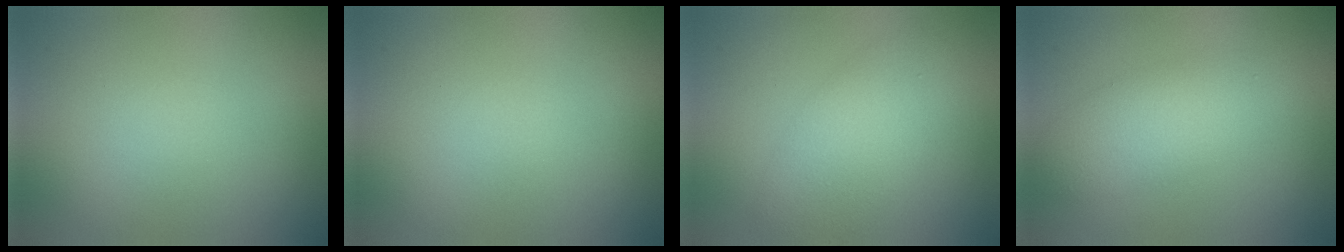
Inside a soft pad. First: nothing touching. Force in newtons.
{"total": 0.0}
{"total": 4.7, "press": 4.7, "slide": 0.3}
{"total": 3.7, "press": 3.7, "slide": 0.2}